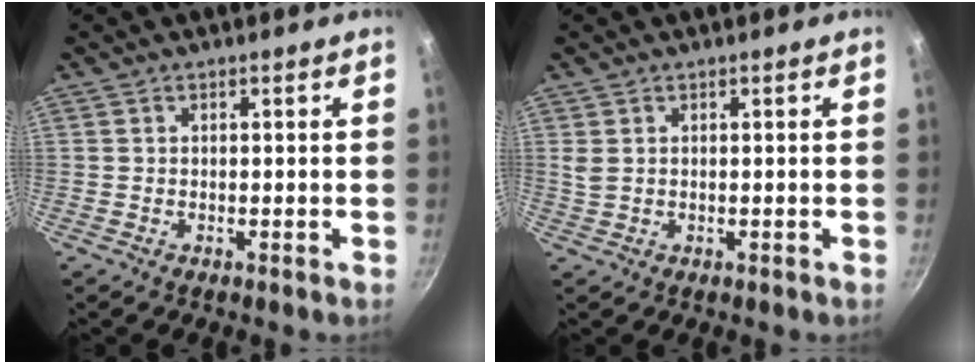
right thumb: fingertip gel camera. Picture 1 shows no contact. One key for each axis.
{"total": 1.5, "fx": 0.5, "fy": 0.9, "fz": 1.1, "tx": -0.028, "ty": 0.001, "tz": 0.018}